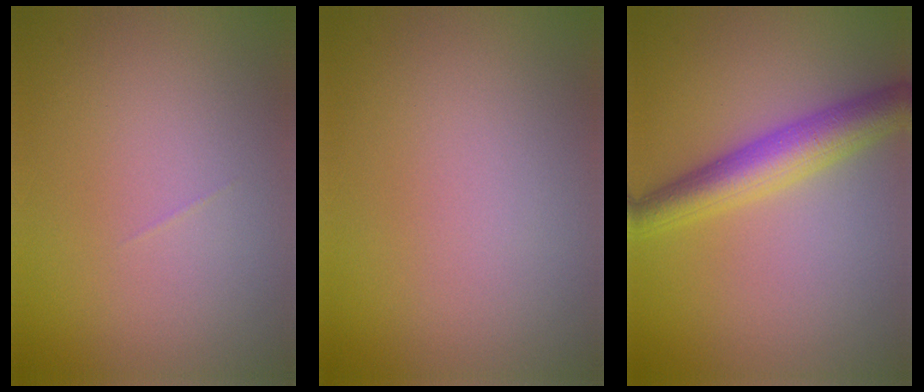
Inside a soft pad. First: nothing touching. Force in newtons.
{"total": 0.0}
{"total": 5.0, "press": 5.0, "slide": 0.1}